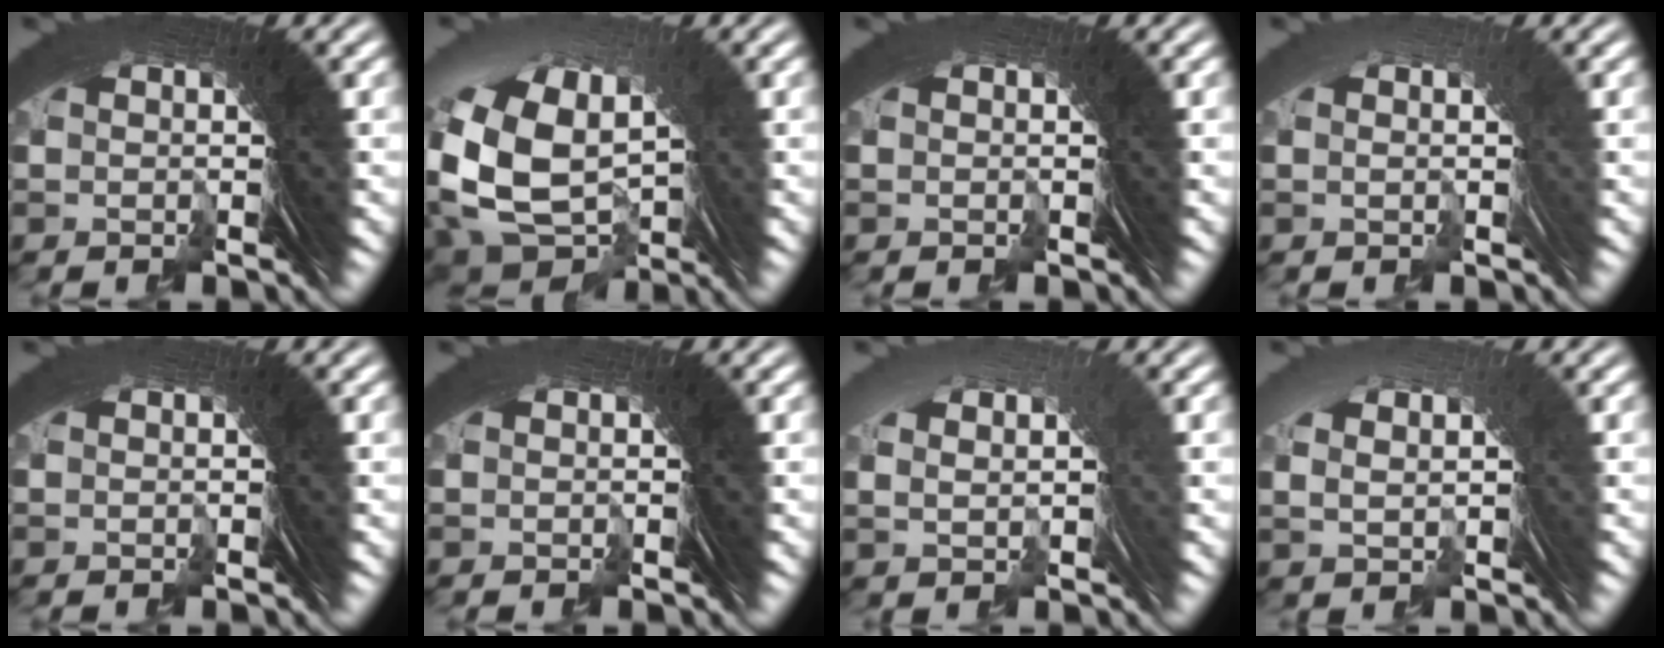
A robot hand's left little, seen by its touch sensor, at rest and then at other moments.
{"total": 8.0, "force": [-0.9, 5.7, 5.4], "torque": [-0.136, -0.040, 0.009]}
{"total": 0.7, "force": [-0.4, -0.4, -0.4], "torque": [0.009, 0.004, -0.008]}
{"total": 0.9, "force": [-0.5, -0.7, -0.1], "torque": [0.007, 0.009, -0.006]}
{"total": 0.0}
{"total": 0.0}
{"total": 0.9, "force": [0.5, -0.3, 0.7], "torque": [-0.010, 0.015, 0.015]}
{"total": 0.8, "force": [0.5, -0.5, 0.5], "torque": [-0.007, 0.014, 0.017]}